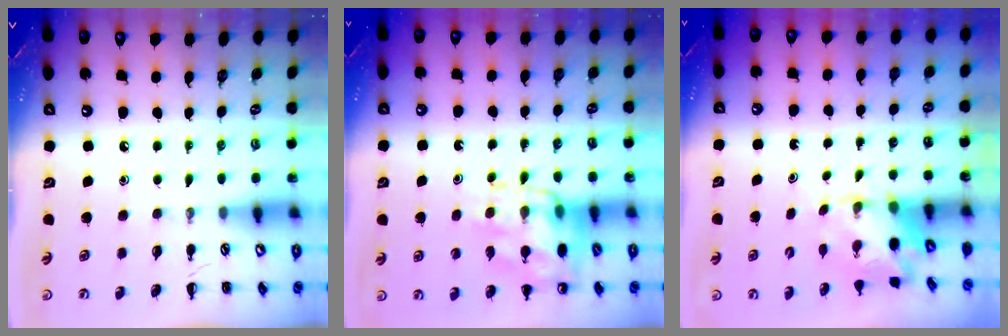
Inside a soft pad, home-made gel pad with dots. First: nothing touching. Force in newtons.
{"total": 13.1, "press": 12.9, "slide": 2.6}
{"total": 2.5, "press": 2.3, "slide": 1.0}